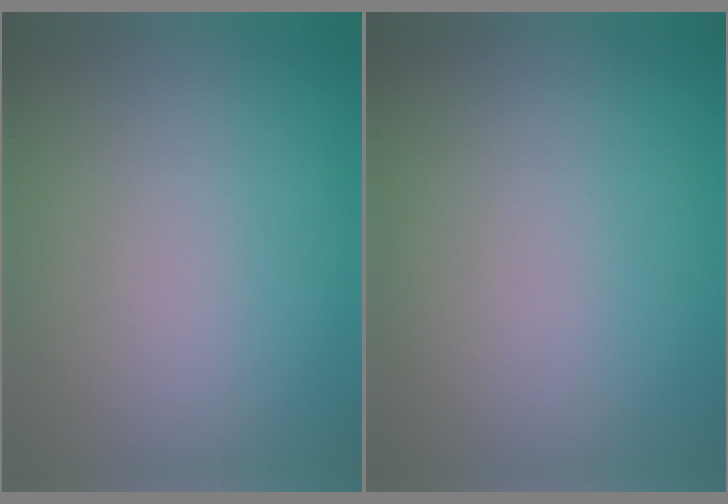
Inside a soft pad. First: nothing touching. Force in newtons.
{"total": 0.0}